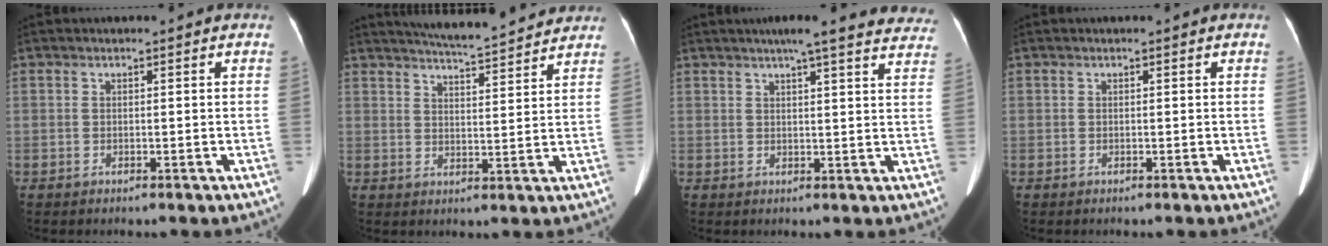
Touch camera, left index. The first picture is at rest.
{"total": 11.7, "force": [10.9, 0.7, 4.1], "torque": [-0.068, 0.010, 0.146]}
{"total": 18.6, "force": [16.4, 1.9, 8.5], "torque": [-0.105, -0.006, 0.182]}
{"total": 0.0}